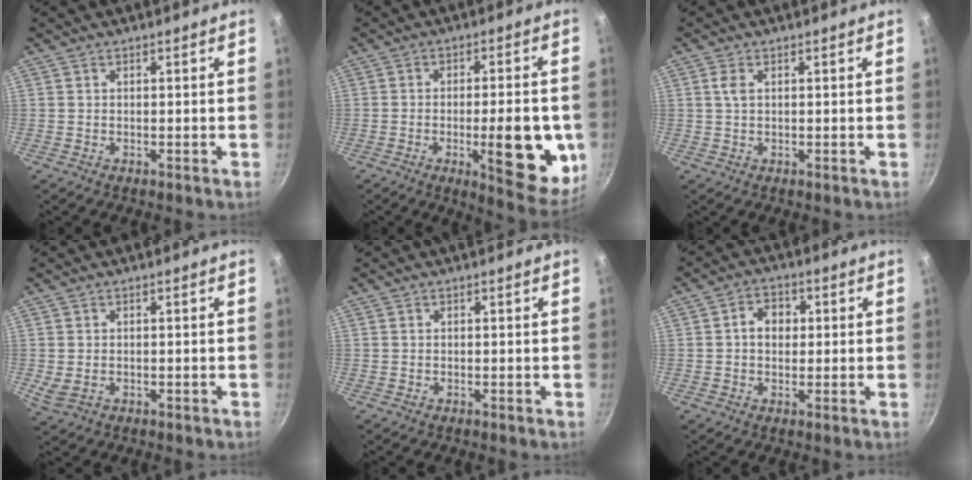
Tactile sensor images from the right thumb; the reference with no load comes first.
{"total": 16.4, "force": [-3.6, 5.3, 15.1], "torque": [-0.167, -0.002, -0.045]}
{"total": 2.0, "force": [0.5, 1.0, 1.6], "torque": [-0.034, 0.002, 0.011]}
{"total": 2.6, "force": [-0.4, 1.6, 2.0], "torque": [-0.044, -0.003, 0.001]}
{"total": 0.0}
{"total": 5.1, "force": [0.5, 4.1, 3.1], "torque": [-0.024, 0.010, 0.002]}